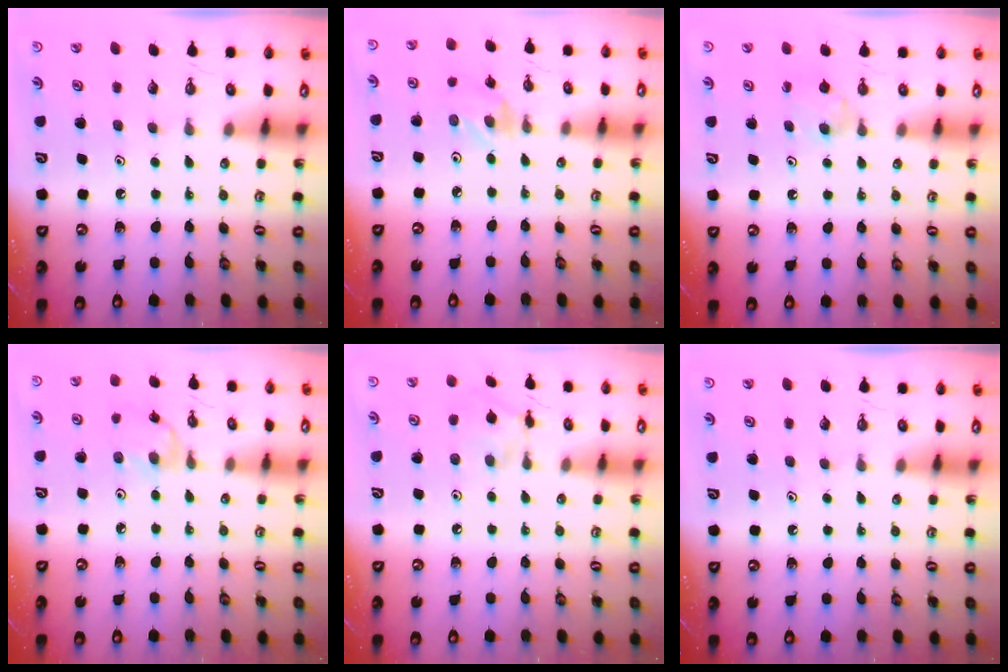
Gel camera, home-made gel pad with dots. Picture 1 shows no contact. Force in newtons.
{"total": 1.2, "press": 1.2, "slide": 0.2}
{"total": 5.0, "press": 4.9, "slide": 0.8}
{"total": 4.2, "press": 4.2, "slide": 0.2}
{"total": 6.9, "press": 6.8, "slide": 0.4}
{"total": 0.0}